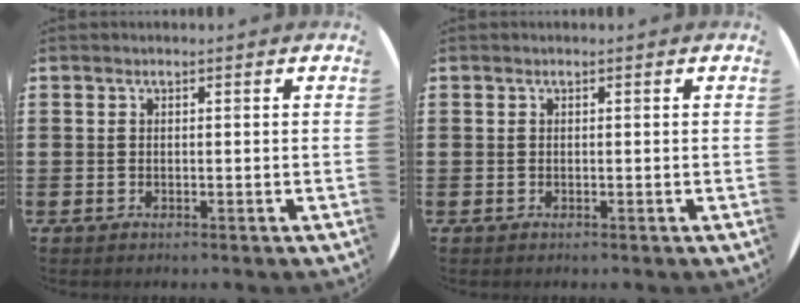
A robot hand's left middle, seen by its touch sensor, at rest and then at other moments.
{"total": 0.0}